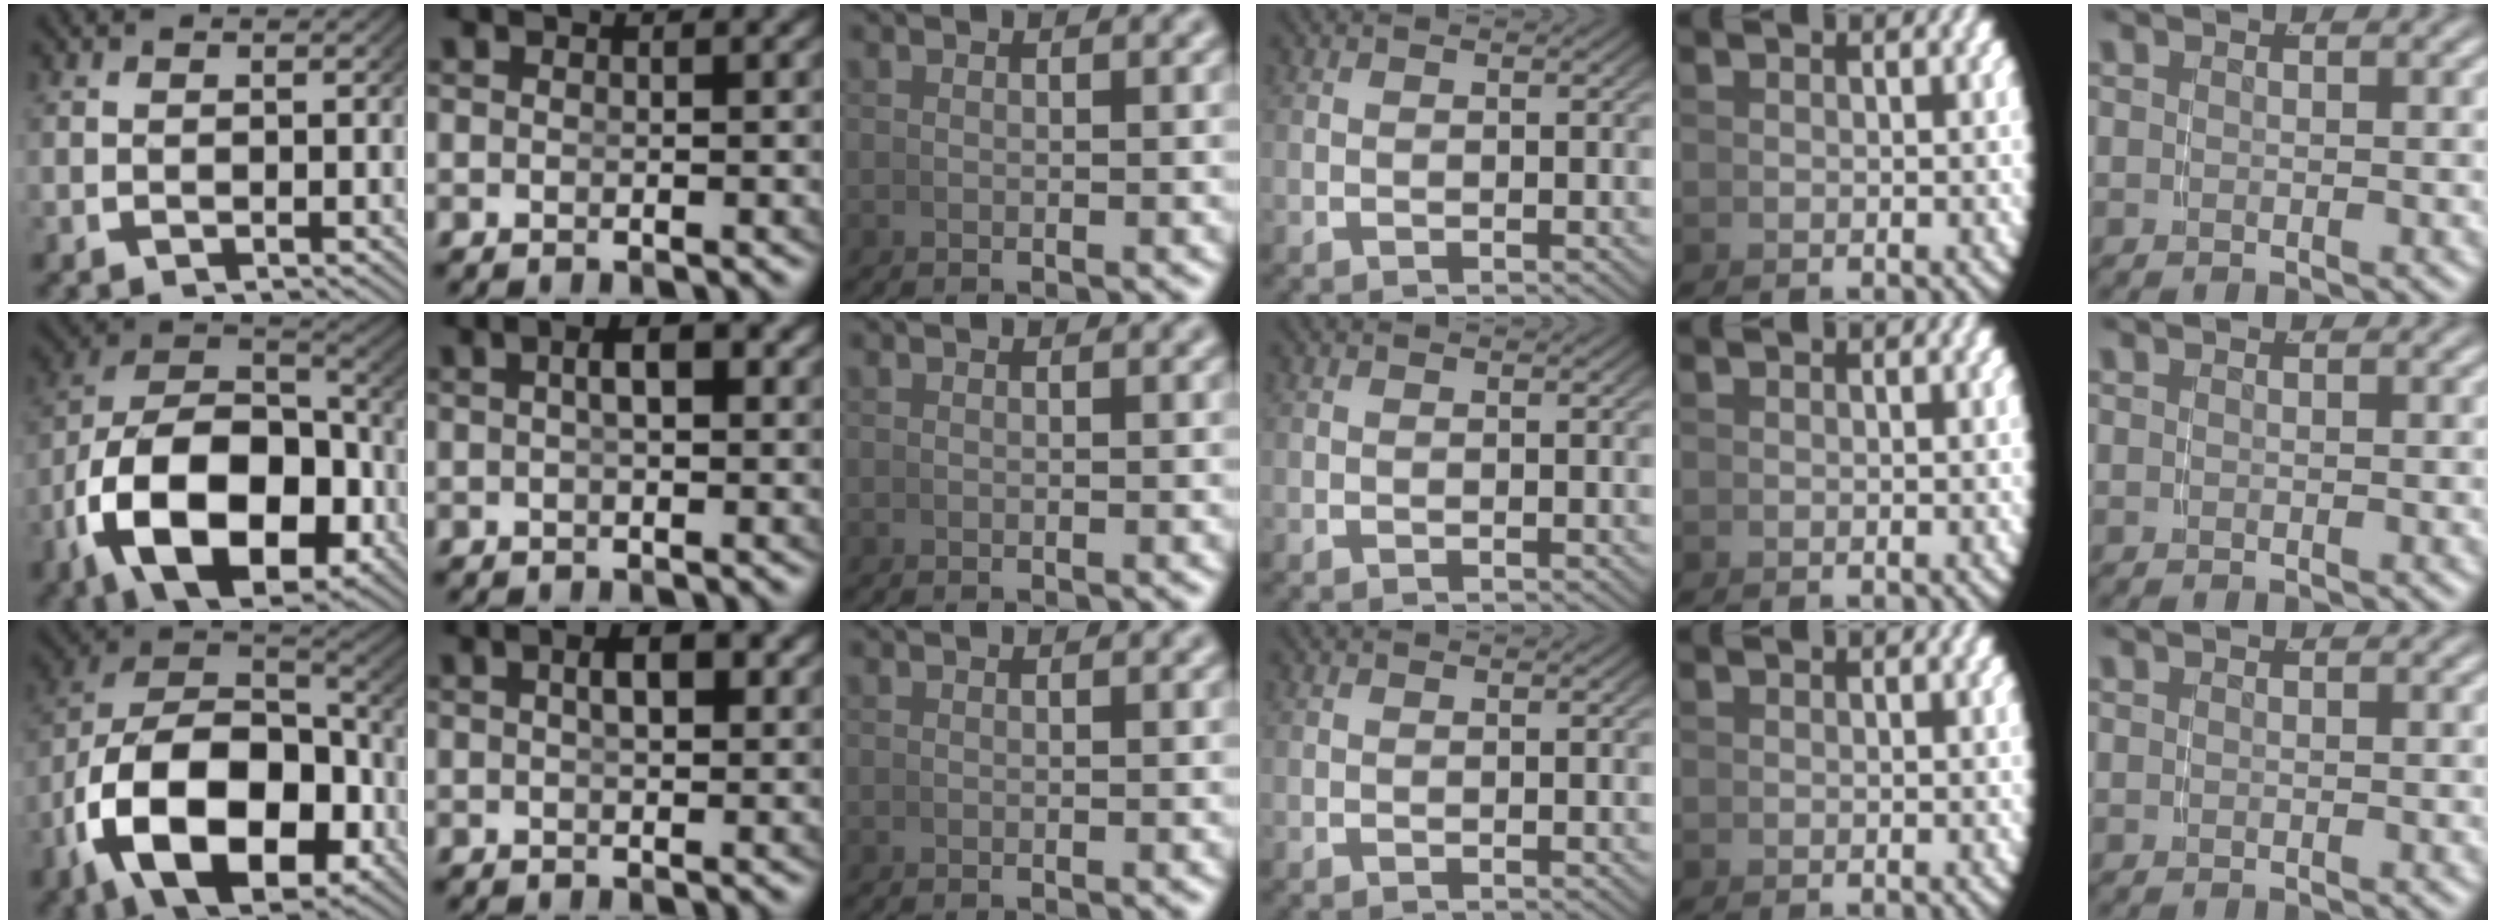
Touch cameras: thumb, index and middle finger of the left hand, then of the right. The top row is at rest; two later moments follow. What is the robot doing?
{"motion": "grasp_and_lifting", "object": "photo album"}